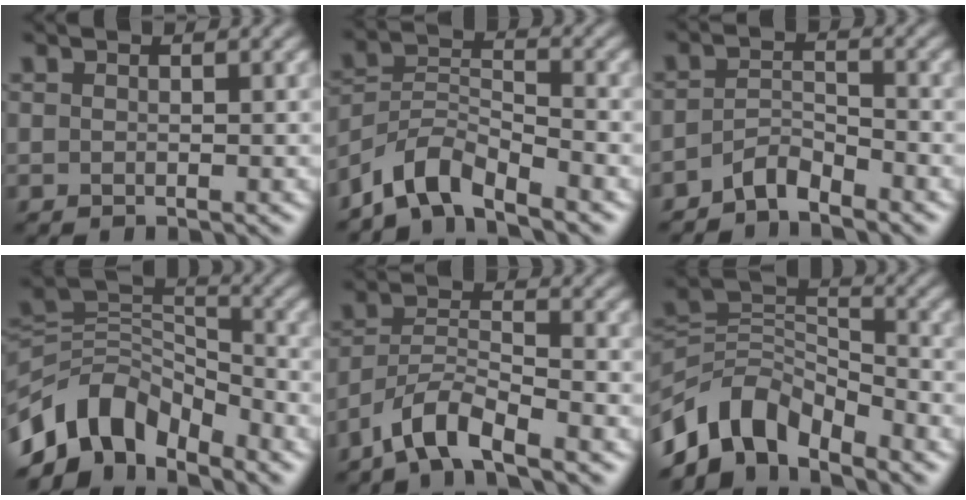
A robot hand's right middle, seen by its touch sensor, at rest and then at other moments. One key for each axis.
{"total": 5.1, "fx": -4.3, "fy": 1.6, "fz": 2.2, "tx": -0.035, "ty": 0.001, "tz": -0.092}
{"total": 2.7, "fx": -2.3, "fy": 0.7, "fz": 1.1, "tx": -0.020, "ty": 0.009, "tz": -0.049}
{"total": 8.8, "fx": -5.8, "fy": 4.9, "fz": 4.5, "tx": -0.066, "ty": 0.002, "tz": -0.117}
{"total": 4.6, "fx": -3.6, "fy": 1.0, "fz": 2.7, "tx": -0.048, "ty": 0.003, "tz": -0.079}
{"total": 7.9, "fx": -5.6, "fy": 4.1, "fz": 3.9, "tx": -0.055, "ty": -0.002, "tz": -0.113}